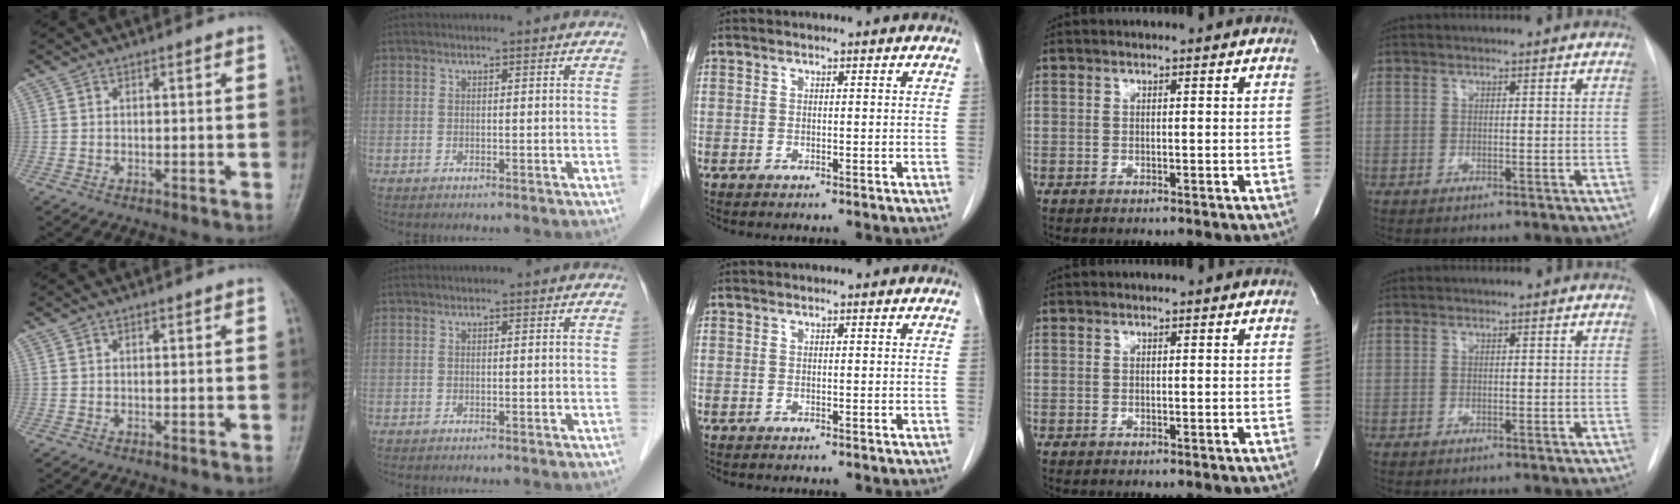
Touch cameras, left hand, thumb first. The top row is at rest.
{}